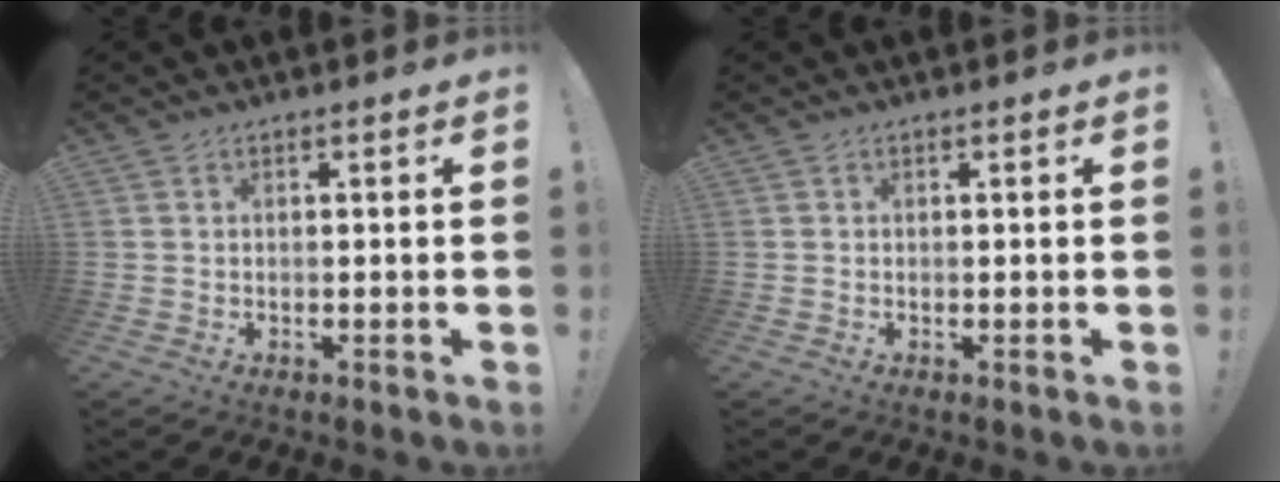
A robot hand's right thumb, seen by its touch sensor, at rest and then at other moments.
{"total": 0.0}